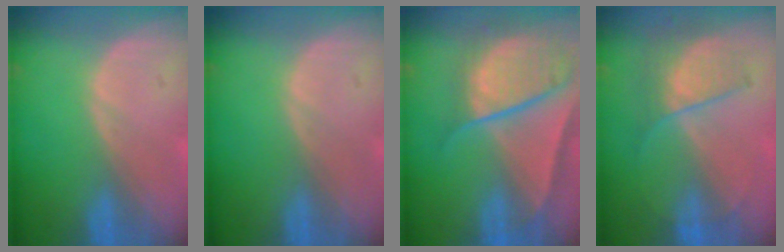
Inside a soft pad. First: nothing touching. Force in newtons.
{"total": 0.0}
{"total": 10.4, "press": 8.8, "slide": 5.6}
{"total": 7.2, "press": 6.0, "slide": 3.9}